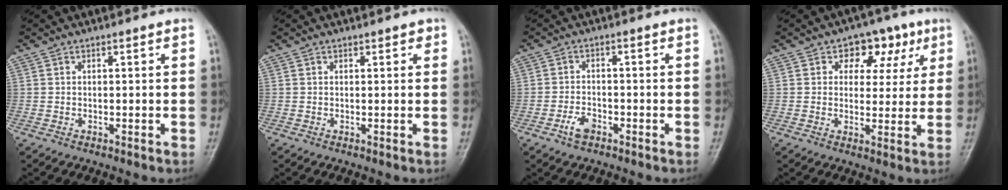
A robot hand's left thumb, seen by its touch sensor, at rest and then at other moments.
{"total": 0.8, "force": [0.5, 0.4, 0.4], "torque": [0.003, -0.002, 0.003]}
{"total": 3.5, "force": [-2.1, 1.9, 2.0], "torque": [-0.036, 0.015, -0.037]}
{"total": 8.8, "force": [3.7, 6.4, 4.8], "torque": [-0.010, -0.005, 0.044]}